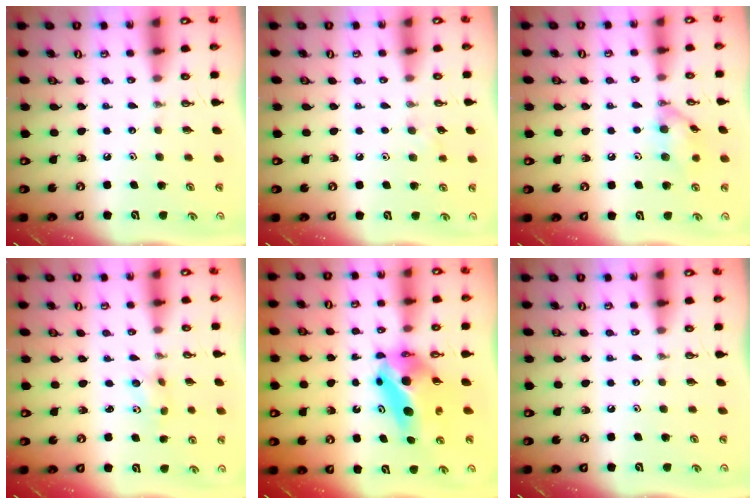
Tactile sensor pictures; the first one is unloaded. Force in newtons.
{"total": 6.8, "press": 5.2, "slide": 4.2}
{"total": 10.8, "press": 10.8, "slide": 0.3}
{"total": 4.6, "press": 4.2, "slide": 2.0}
{"total": 8.7, "press": 8.3, "slide": 2.3}
{"total": 0.0}